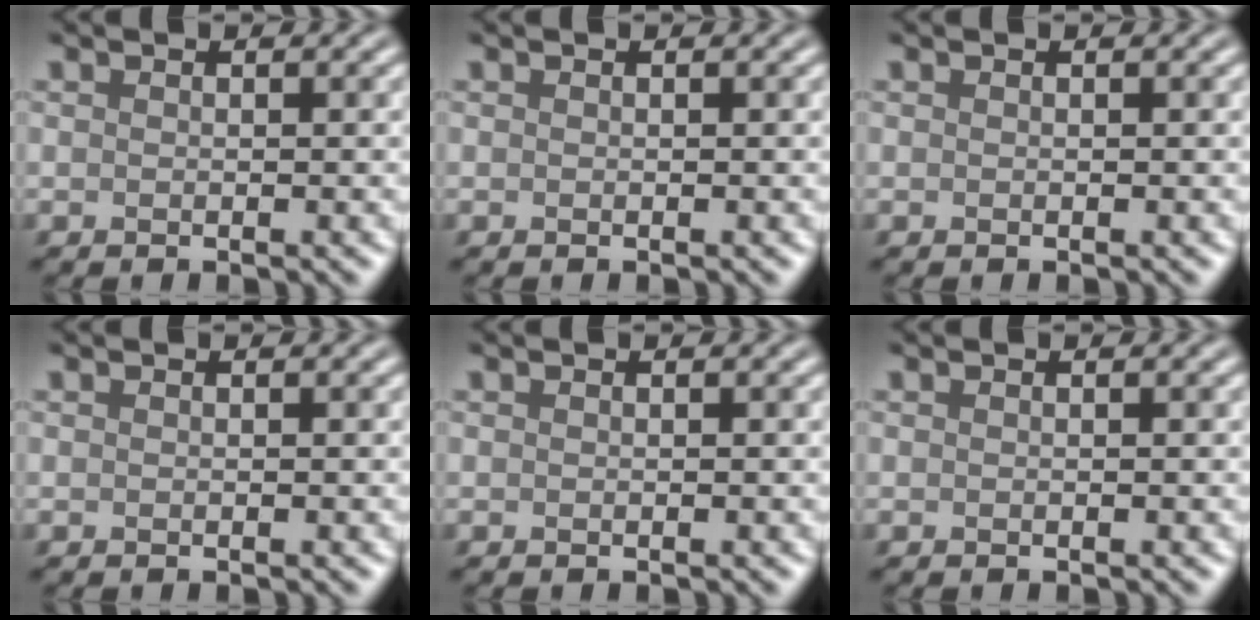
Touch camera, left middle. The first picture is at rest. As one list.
[{"total": 0.0}, {"total": 0.0}, {"total": 0.0}, {"total": 0.0}, {"total": 0.0}]